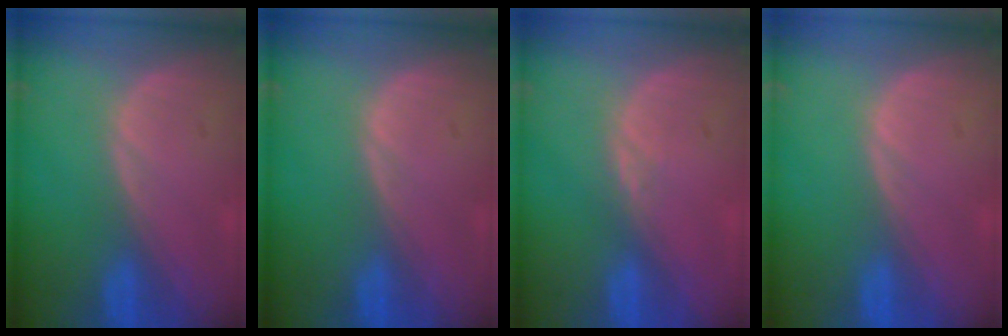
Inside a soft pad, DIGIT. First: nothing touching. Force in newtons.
{"total": 0.0}
{"total": 1.1, "press": 1.0, "slide": 0.5}
{"total": 0.0}